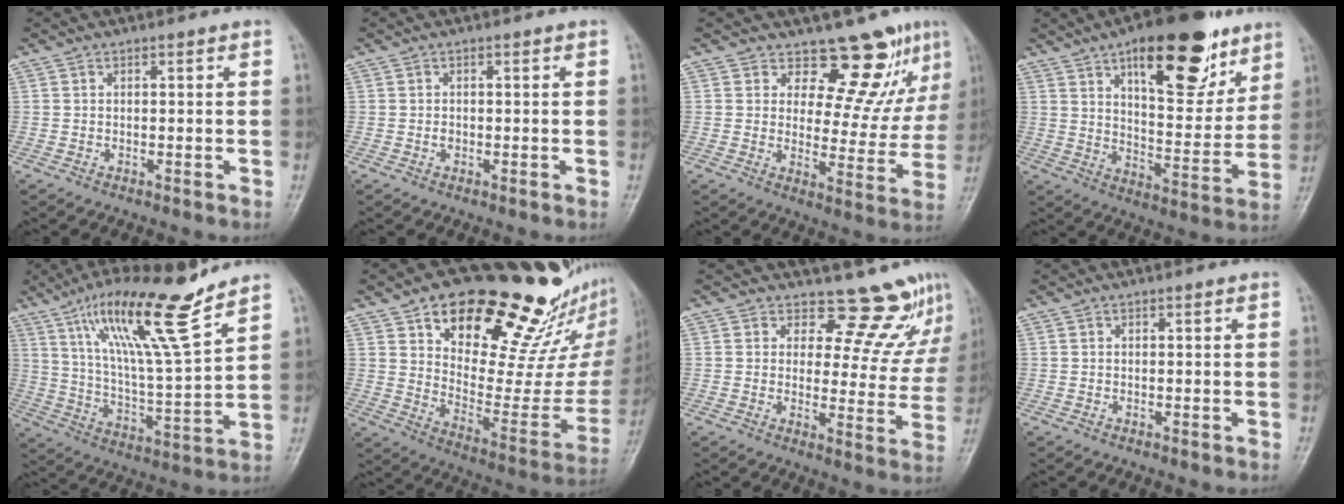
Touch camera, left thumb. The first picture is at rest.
{"total": 0.8, "force": [-0.1, 0.7, 0.5], "torque": [-0.004, 0.001, -0.003]}
{"total": 11.6, "force": [8.8, 5.1, 5.5], "torque": [-0.029, -0.070, 0.114]}
{"total": 22.2, "force": [12.5, 9.2, 16.0], "torque": [-0.187, -0.052, 0.194]}
{"total": 18.3, "force": [12.1, 1.9, 13.6], "torque": [-0.226, -0.064, 0.214]}
{"total": 28.8, "force": [19.1, 12.5, 17.7], "torque": [-0.206, -0.086, 0.284]}
{"total": 10.8, "force": [9.7, 4.3, 1.9], "torque": [0.019, -0.080, 0.106]}
{"total": 0.0}